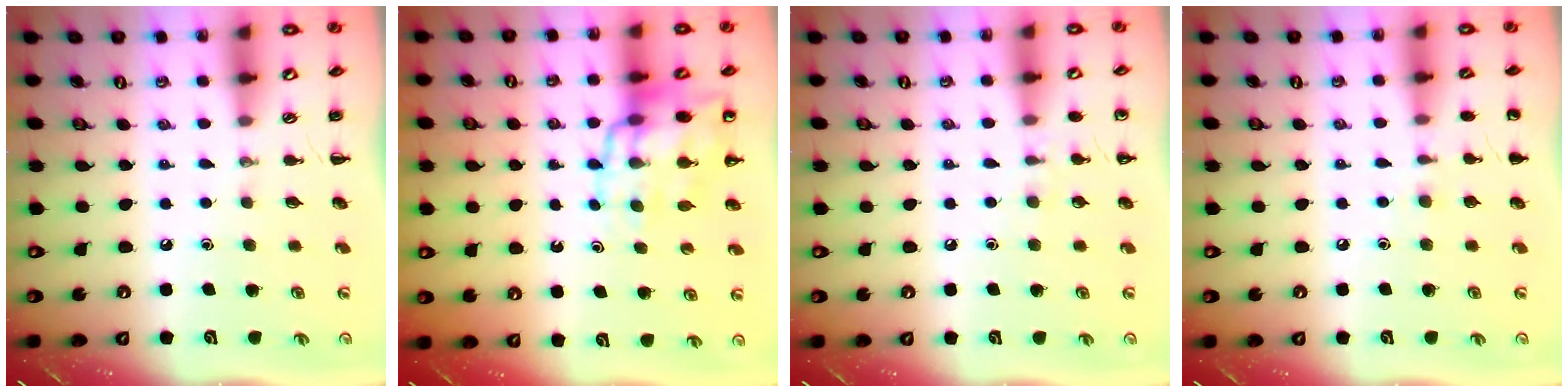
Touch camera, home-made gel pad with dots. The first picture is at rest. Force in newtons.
{"total": 13.3, "press": 12.9, "slide": 3.3}
{"total": 5.6, "press": 5.4, "slide": 1.6}
{"total": 5.8, "press": 5.5, "slide": 1.8}